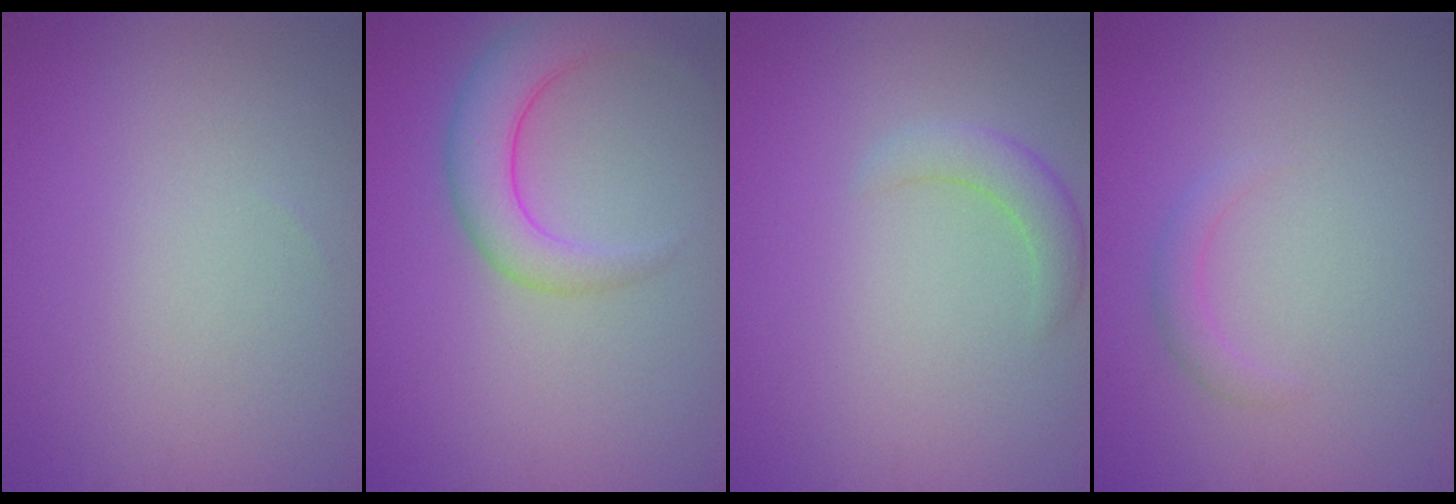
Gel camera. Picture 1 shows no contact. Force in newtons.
{"total": 4.6, "press": 4.6, "slide": 0.3}
{"total": 2.2, "press": 2.1, "slide": 0.2}
{"total": 1.3, "press": 1.3, "slide": 0.1}